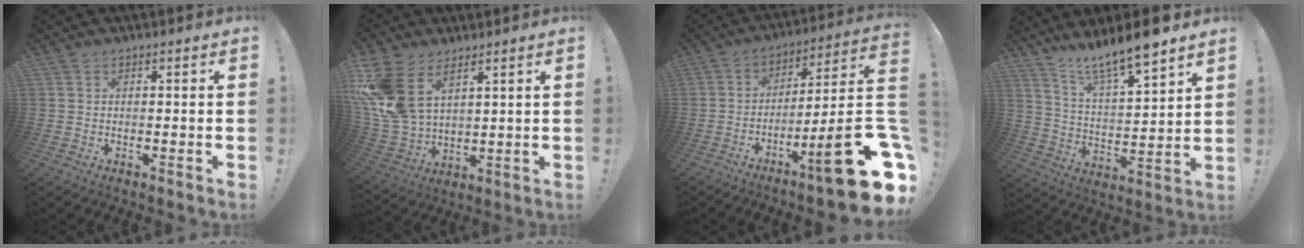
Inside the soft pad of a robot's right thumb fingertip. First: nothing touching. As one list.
[{"total": 15.0, "force": [6.9, 9.6, 9.1], "torque": [-0.204, -0.038, 0.133]}, {"total": 23.4, "force": [-9.4, 3.6, 21.2], "torque": [-0.287, 0.037, -0.146]}, {"total": 12.0, "force": [10.7, 0.8, 5.6], "torque": [-0.104, -0.085, 0.181]}]